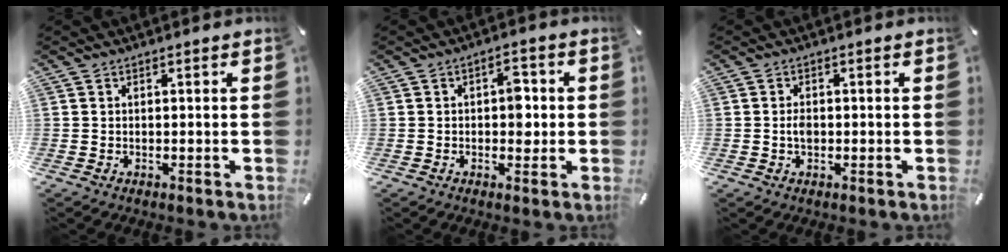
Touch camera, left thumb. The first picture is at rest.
{"total": 5.1, "force": [0.1, 3.1, 4.0], "torque": [-0.045, -0.001, -0.007]}
{"total": 2.3, "force": [-0.3, 1.4, 1.8], "torque": [-0.034, 0.001, -0.006]}